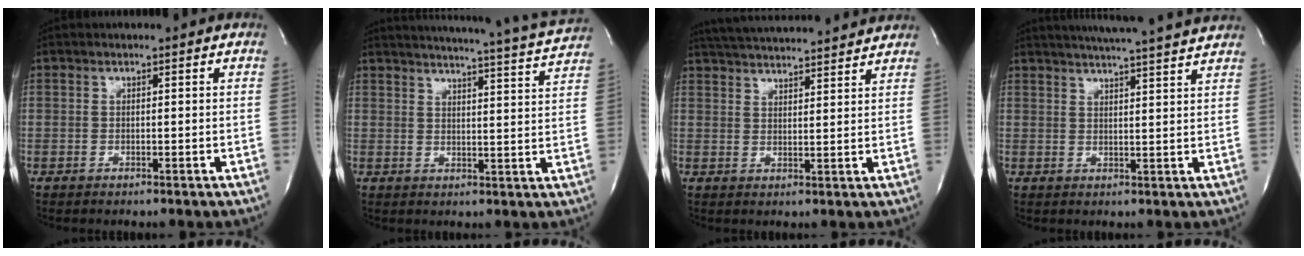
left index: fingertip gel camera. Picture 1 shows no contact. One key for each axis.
{"total": 18.3, "fx": 17.5, "fy": -1.2, "fz": 5.2, "tx": -0.089, "ty": -0.054, "tz": 0.215}
{"total": 16.8, "fx": 15.8, "fy": 1.3, "fz": 5.6, "tx": -0.102, "ty": 0.030, "tz": 0.225}
{"total": 15.5, "fx": 14.2, "fy": -0.4, "fz": 6.2, "tx": -0.108, "ty": -0.001, "tz": 0.182}